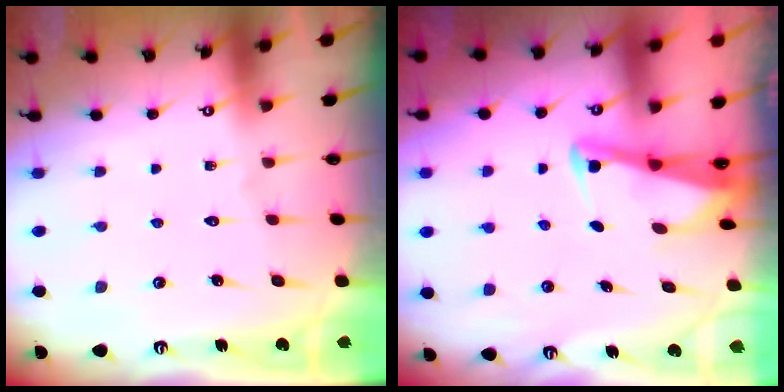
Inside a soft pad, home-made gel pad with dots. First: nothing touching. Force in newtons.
{"total": 2.5, "press": 2.5, "slide": 0.2}